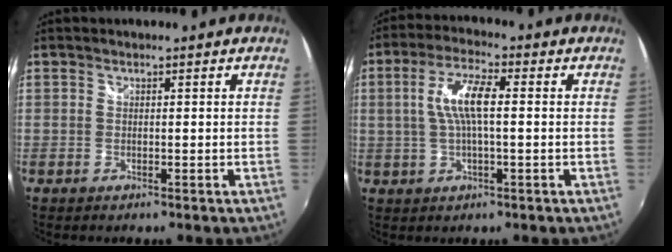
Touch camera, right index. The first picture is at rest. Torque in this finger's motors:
{"motor_torque": [0.44, 0.02, 0.30, 0.11]}